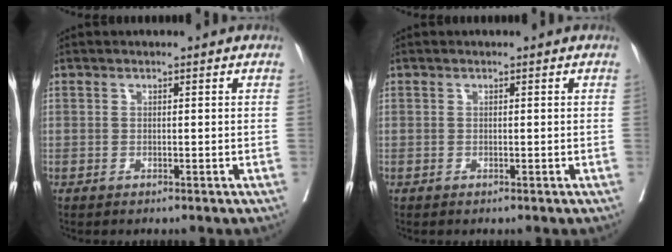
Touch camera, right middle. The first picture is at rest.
{"total": 0.0}